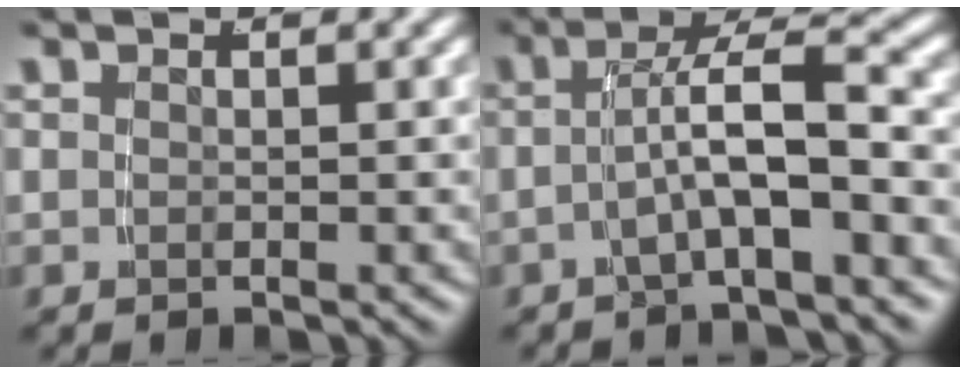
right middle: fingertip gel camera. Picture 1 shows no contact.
{"total": 4.5, "force": [-1.7, 0.8, 4.1], "torque": [-0.065, 0.008, -0.029]}